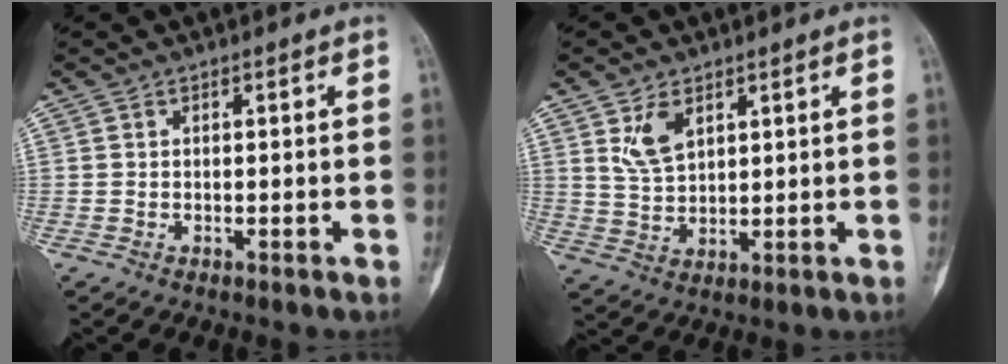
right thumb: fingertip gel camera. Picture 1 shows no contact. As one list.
[{"total": 5.7, "force": [2.8, 3.2, 3.8], "torque": [-0.060, -0.016, 0.061]}]